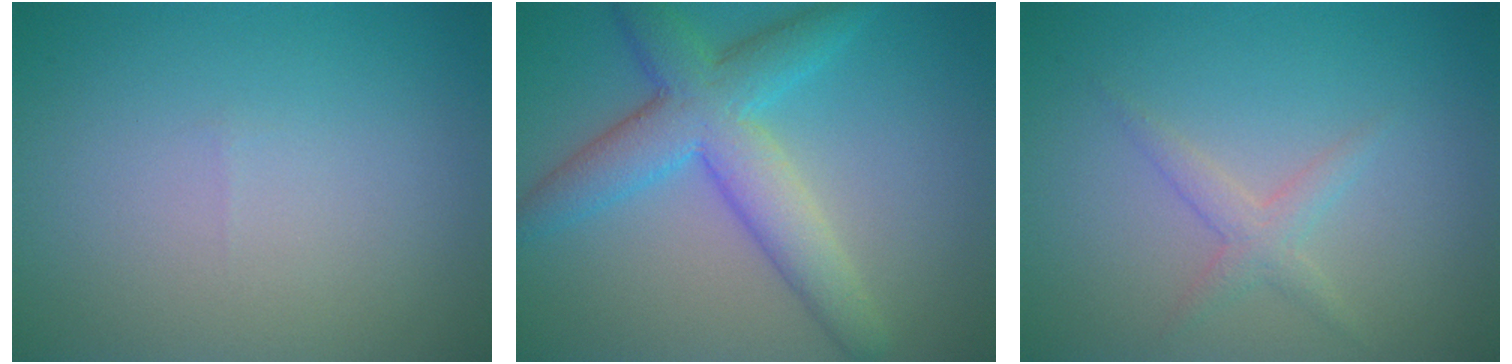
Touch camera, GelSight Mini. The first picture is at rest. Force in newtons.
{"total": 6.4, "press": 6.4, "slide": 0.1}
{"total": 1.7, "press": 1.7, "slide": 0.1}